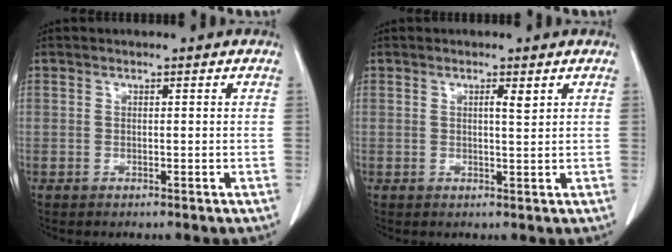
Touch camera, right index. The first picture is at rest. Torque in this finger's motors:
{"motor_torque": [-0.01, 0.16, 0.02, 0.01]}